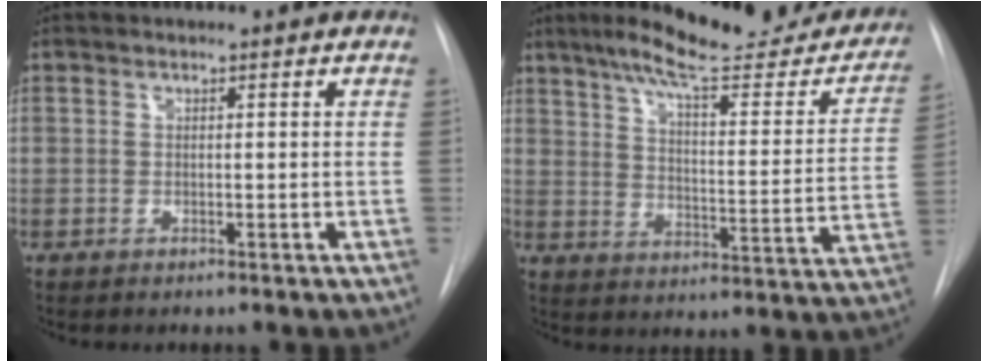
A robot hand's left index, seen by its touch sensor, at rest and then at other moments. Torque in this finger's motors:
{"motor_torque": [0.99, -1.15, 0.18, 0.04]}